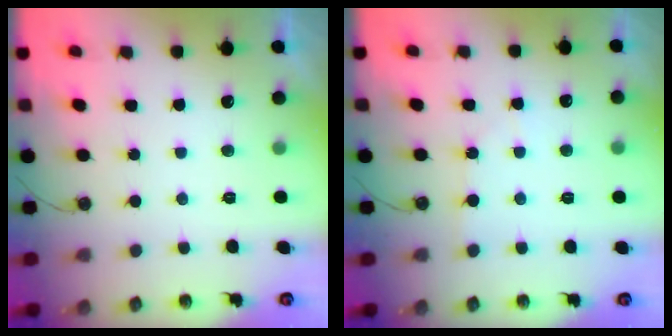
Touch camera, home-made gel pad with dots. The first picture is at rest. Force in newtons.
{"total": 3.0, "press": 2.9, "slide": 0.4}